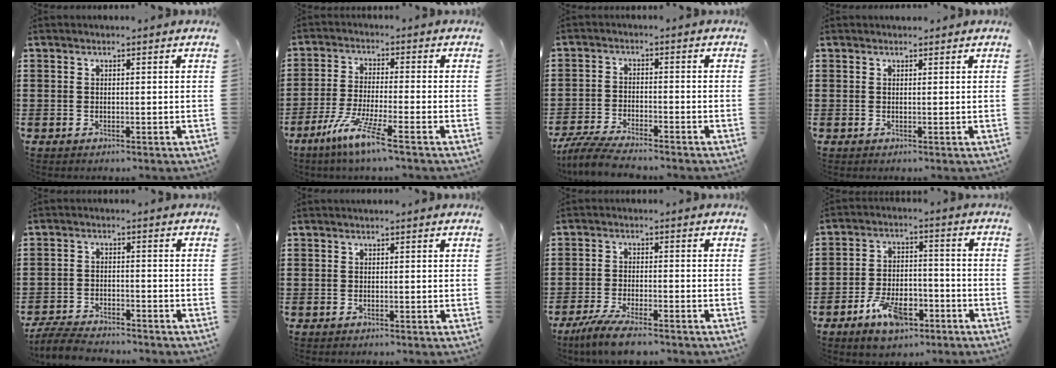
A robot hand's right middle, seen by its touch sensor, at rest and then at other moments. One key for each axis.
{"total": 7.2, "fx": -4.9, "fy": 0.0, "fz": 5.2, "tx": -0.116, "ty": -0.020, "tz": -0.095}
{"total": 5.0, "fx": -4.6, "fy": 0.3, "fz": 1.8, "tx": -0.050, "ty": -0.014, "tz": -0.094}
{"total": 0.7, "fx": 0.7, "fy": 0.2, "fz": -0.2, "tx": 0.008, "ty": -0.005, "tz": 0.012}
{"total": 4.9, "fx": -4.7, "fy": 0.8, "fz": 1.1, "tx": -0.038, "ty": -0.003, "tz": -0.099}
{"total": 0.0}
{"total": 4.9, "fx": -4.1, "fy": 0.4, "fz": 2.7, "tx": -0.071, "ty": -0.018, "tz": -0.085}
{"total": 7.4, "fx": -4.7, "fy": 3.5, "fz": 4.6, "tx": -0.089, "ty": 0.012, "tz": -0.086}